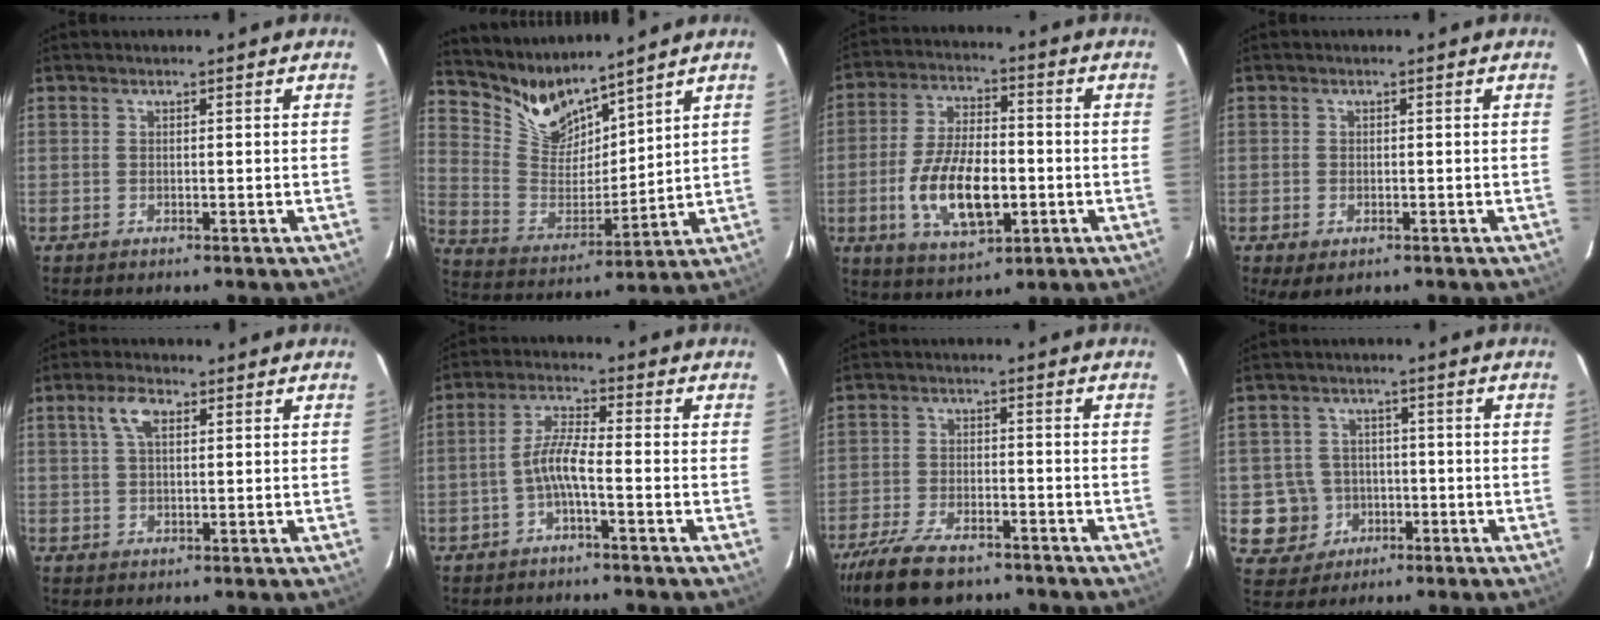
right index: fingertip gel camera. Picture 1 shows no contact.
{"total": 10.1, "force": [9.1, 2.9, 3.1], "torque": [-0.074, -0.016, 0.191]}
{"total": 14.3, "force": [-3.4, 6.6, 12.2], "torque": [-0.244, -0.003, -0.054]}
{"total": 2.8, "force": [-1.3, 1.7, 1.8], "torque": [-0.032, -0.009, -0.018]}
{"total": 4.3, "force": [1.7, 2.0, 3.4], "torque": [-0.066, 0.012, 0.032]}
{"total": 4.7, "force": [-2.1, 0.4, 4.1], "torque": [-0.093, 0.013, -0.041]}
{"total": 14.1, "force": [-10.6, 5.8, 7.3], "torque": [-0.177, -0.027, -0.185]}
{"total": 7.6, "force": [-1.9, 7.3, 0.9], "torque": [-0.043, 0.026, -0.018]}